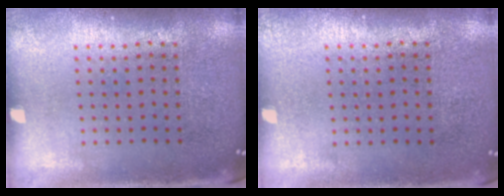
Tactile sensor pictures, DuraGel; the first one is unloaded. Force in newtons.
{"total": 0.0}